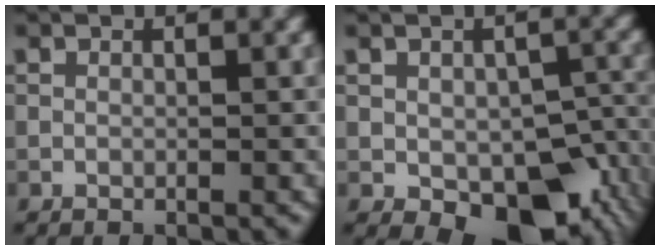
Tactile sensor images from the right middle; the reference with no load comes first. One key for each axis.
{"total": 10.2, "fx": -3.9, "fy": 5.8, "fz": 7.4, "tx": -0.104, "ty": -0.030, "tz": -0.037}